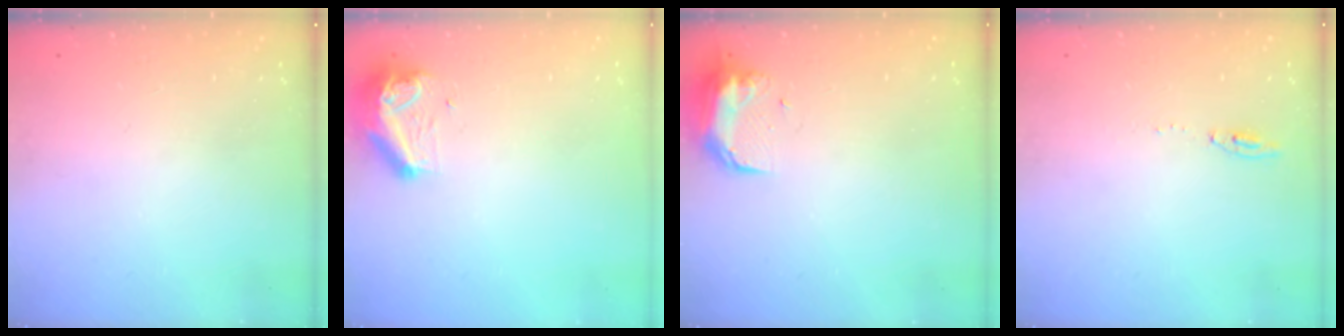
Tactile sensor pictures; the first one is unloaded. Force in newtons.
{"total": 9.6, "press": 9.5, "slide": 0.6}
{"total": 9.2, "press": 9.2, "slide": 0.6}
{"total": 5.2, "press": 5.2, "slide": 0.5}